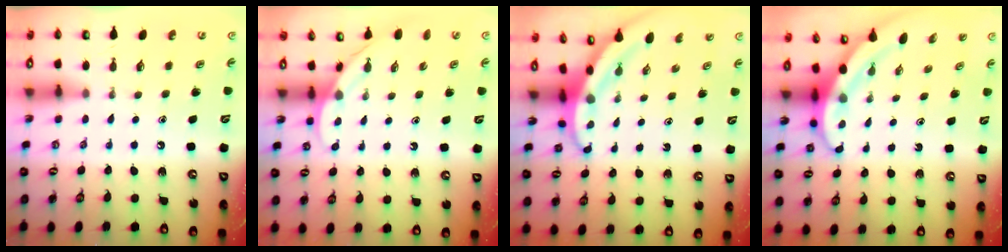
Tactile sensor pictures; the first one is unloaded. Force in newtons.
{"total": 3.5, "press": 3.5, "slide": 0.4}
{"total": 3.7, "press": 3.7, "slide": 0.5}
{"total": 4.8, "press": 4.7, "slide": 1.2}